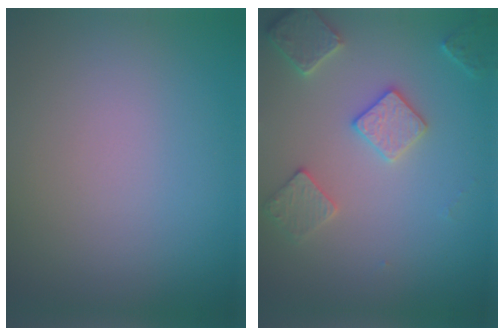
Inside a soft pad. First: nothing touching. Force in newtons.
{"total": 3.5, "press": 3.4, "slide": 0.7}